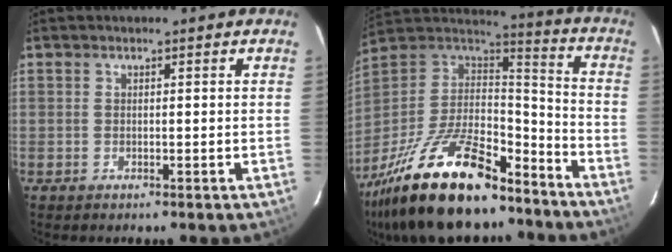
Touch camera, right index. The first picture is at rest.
{"total": 29.7, "force": [-20.5, 11.2, 18.3], "torque": [-0.365, -0.022, -0.331]}